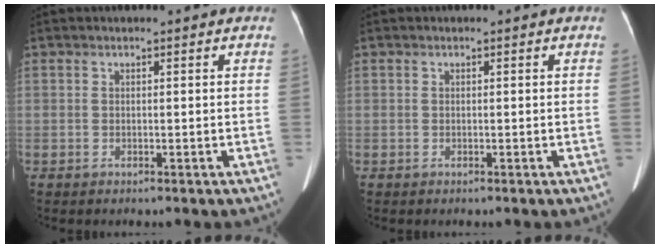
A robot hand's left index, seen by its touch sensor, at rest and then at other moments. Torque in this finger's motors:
{"motor_torque": [0.00, 0.14, 0.04, 0.01]}